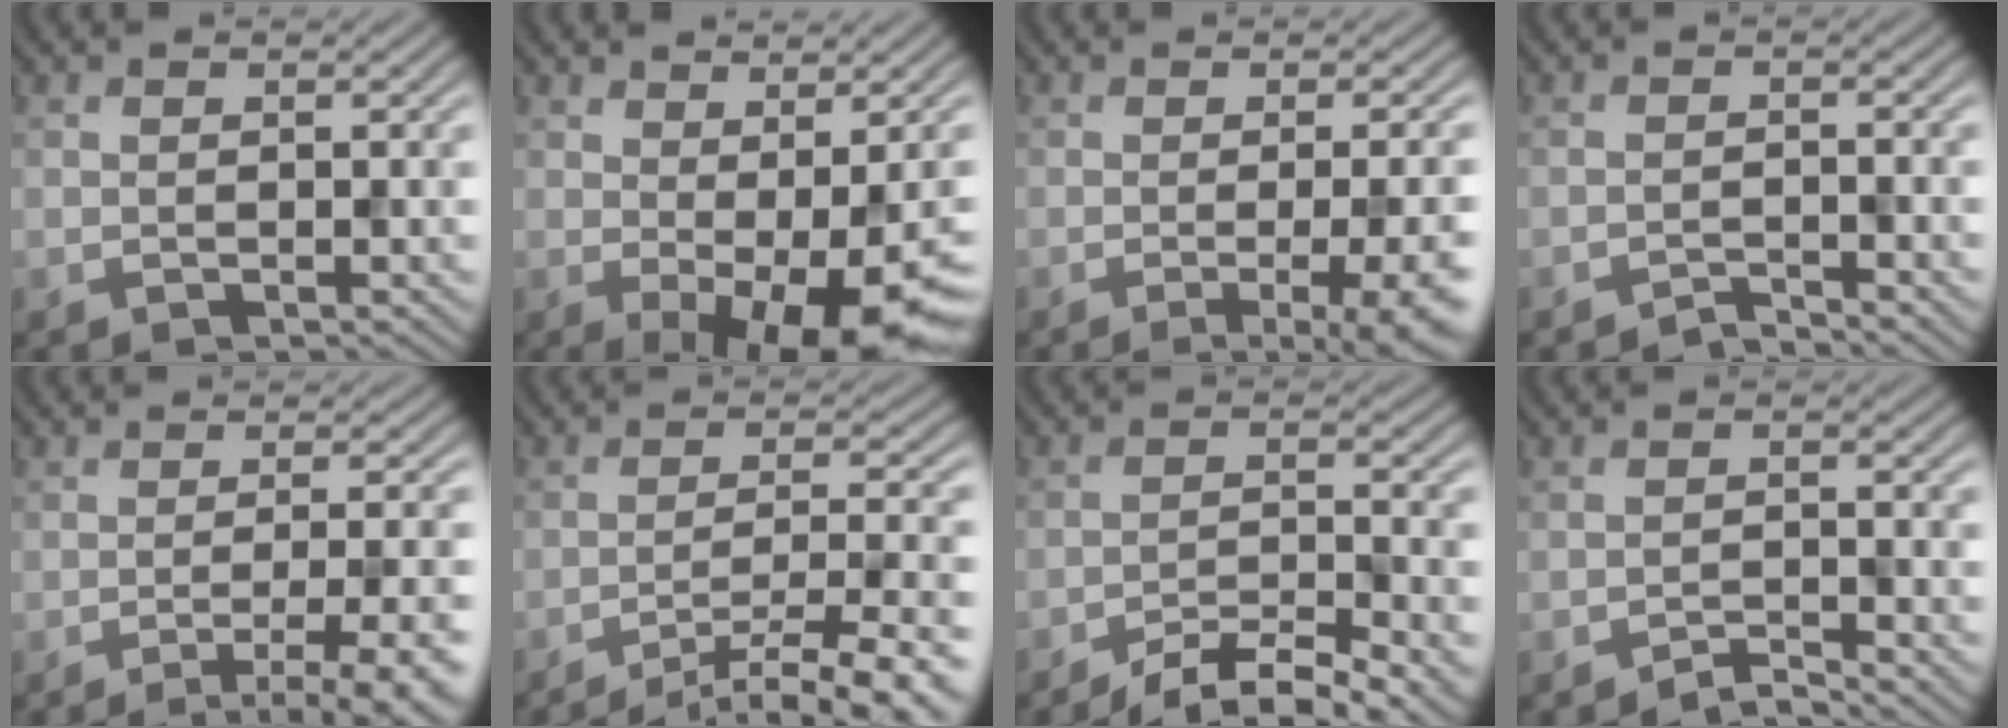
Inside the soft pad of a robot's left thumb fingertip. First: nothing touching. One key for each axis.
{"total": 8.7, "fx": -2.1, "fy": 2.8, "fz": 8.0, "tx": -0.111, "ty": -0.012, "tz": -0.018}
{"total": 10.3, "fx": -3.3, "fy": 3.0, "fz": 9.3, "tx": -0.094, "ty": 0.003, "tz": -0.041}
{"total": 1.8, "fx": -1.8, "fy": 0.1, "fz": 0.5, "tx": -0.001, "ty": 0.005, "tz": -0.041}
{"total": 8.6, "fx": -5.2, "fy": 1.4, "fz": 6.8, "tx": -0.095, "ty": 0.003, "tz": -0.072}
{"total": 13.2, "fx": -10.1, "fy": 2.6, "fz": 8.1, "tx": -0.124, "ty": -0.005, "tz": -0.135}
{"total": 7.4, "fx": -5.9, "fy": 1.5, "fz": 4.3, "tx": -0.077, "ty": -0.002, "tz": -0.094}
{"total": 2.4, "fx": -2.2, "fy": 0.1, "fz": 0.9, "tx": -0.008, "ty": 0.006, "tz": -0.050}